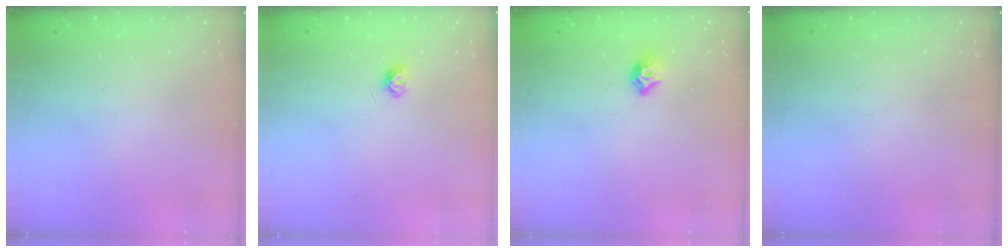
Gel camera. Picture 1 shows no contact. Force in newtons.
{"total": 3.9, "press": 3.9, "slide": 0.6}
{"total": 7.5, "press": 7.4, "slide": 0.8}
{"total": 0.0}